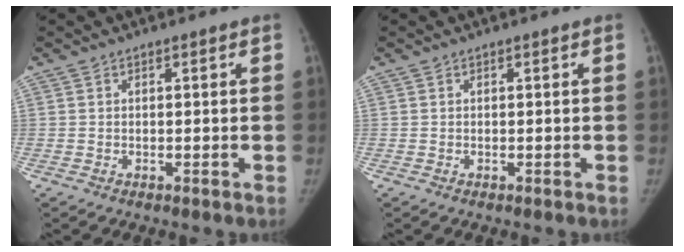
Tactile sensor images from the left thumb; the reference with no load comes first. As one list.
[{"total": 0.0}]